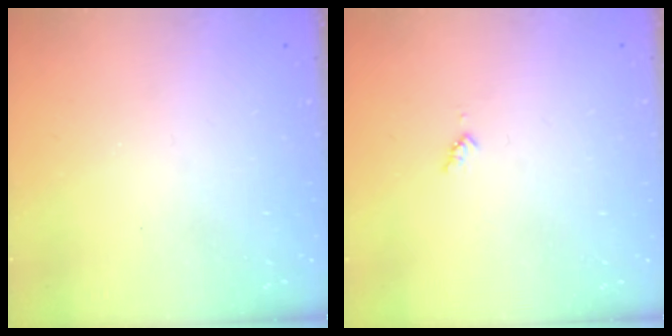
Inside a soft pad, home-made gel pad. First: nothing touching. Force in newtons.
{"total": 3.4, "press": 3.3, "slide": 0.4}